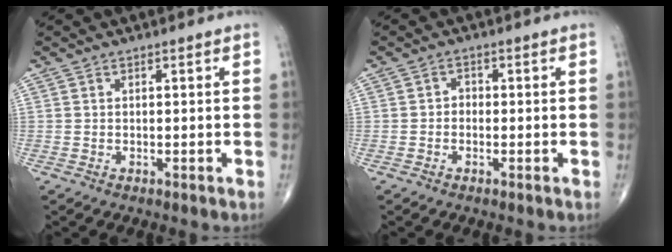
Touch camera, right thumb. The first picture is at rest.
{"total": 1.4, "force": [-0.4, 1.1, 0.7], "torque": [0.000, 0.005, -0.013]}